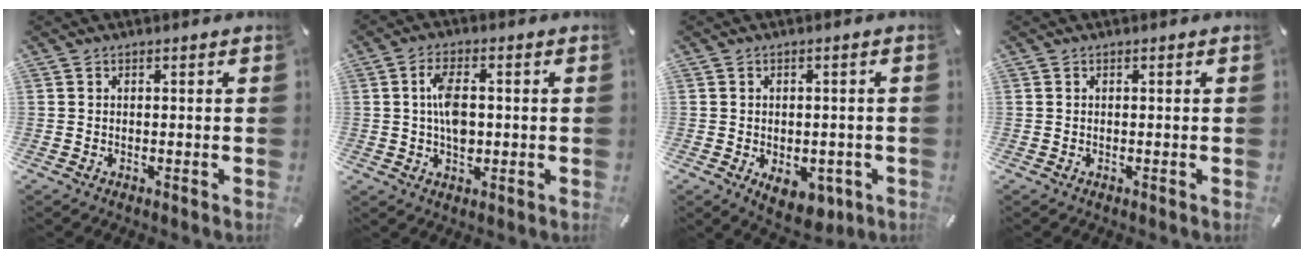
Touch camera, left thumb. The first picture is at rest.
{"total": 6.7, "force": [0.2, 3.8, 5.5], "torque": [-0.102, -0.002, -0.003]}
{"total": 7.1, "force": [-2.7, 4.3, 5.0], "torque": [-0.069, 0.003, -0.042]}
{"total": 0.0}